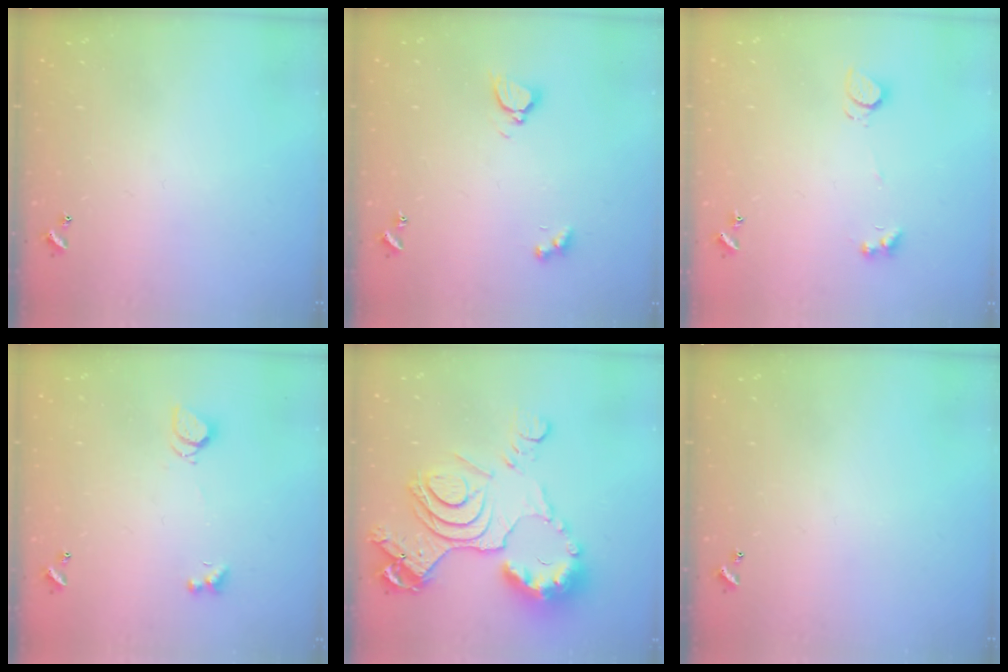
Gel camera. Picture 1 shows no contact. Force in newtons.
{"total": 3.4, "press": 3.3, "slide": 0.4}
{"total": 2.4, "press": 2.3, "slide": 0.6}
{"total": 2.5, "press": 2.5, "slide": 0.6}
{"total": 20.1, "press": 20.0, "slide": 2.4}
{"total": 0.0}